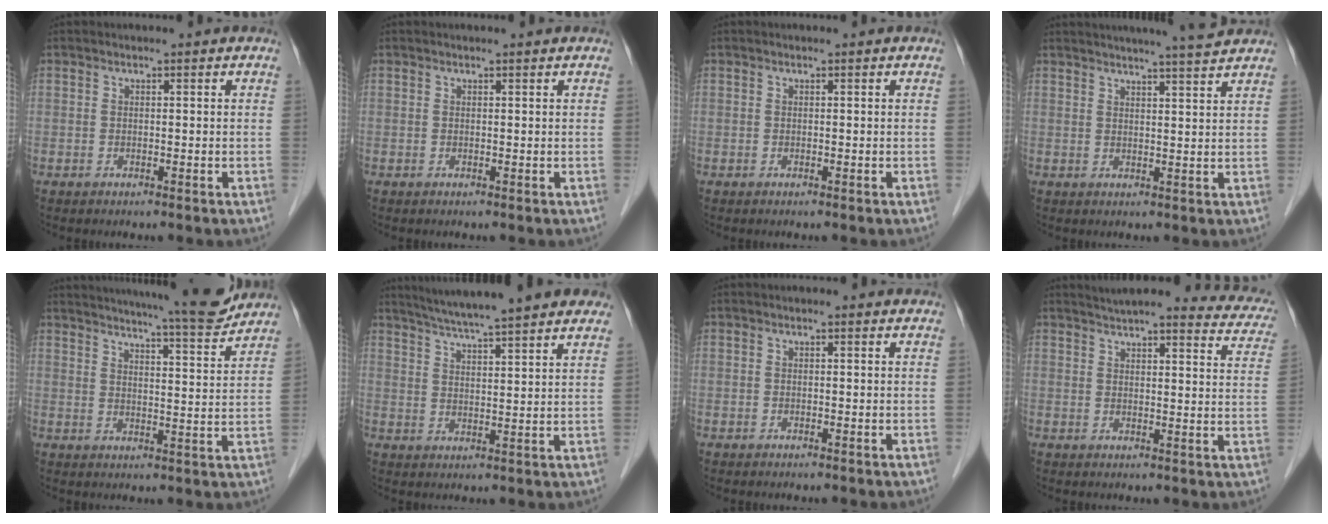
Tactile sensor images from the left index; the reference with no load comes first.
{"total": 0.7, "force": [0.7, -0.1, 0.3], "torque": [-0.009, 0.003, 0.013]}
{"total": 0.0}
{"total": 8.7, "force": [7.9, -0.7, 3.5], "torque": [-0.057, 0.008, 0.096]}
{"total": 15.2, "force": [14.0, 0.4, 6.0], "torque": [-0.092, -0.022, 0.182]}
{"total": 18.9, "force": [16.3, 1.0, 9.4], "torque": [-0.150, 0.026, 0.222]}
{"total": 1.2, "force": [1.1, 0.3, 0.3], "torque": [-0.015, 0.009, 0.008]}
{"total": 13.3, "force": [12.2, 2.0, 4.8], "torque": [-0.042, -0.020, 0.126]}